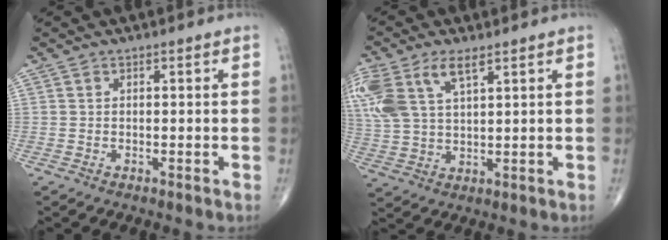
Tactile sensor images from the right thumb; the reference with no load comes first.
{"total": 13.7, "force": [6.2, 6.7, 10.2], "torque": [-0.247, 0.002, 0.125]}